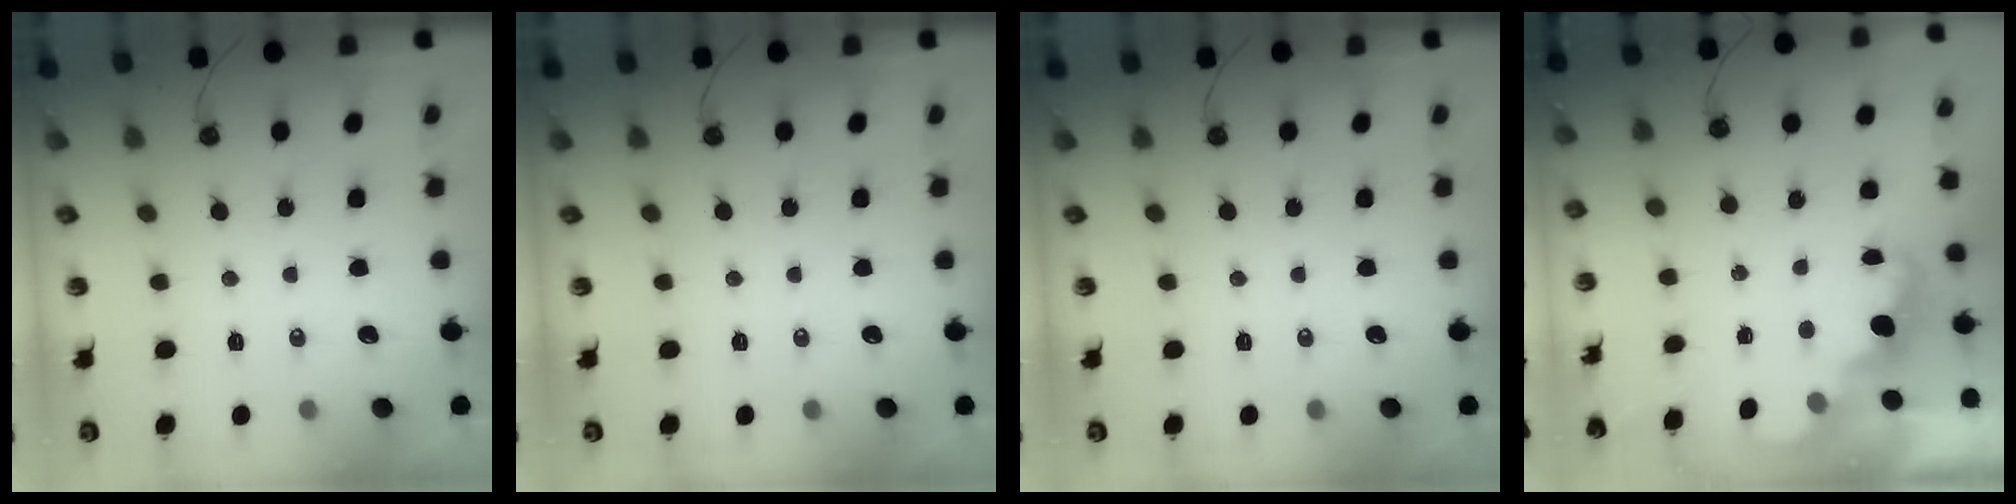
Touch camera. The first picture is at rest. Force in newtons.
{"total": 0.0}
{"total": 0.0}
{"total": 2.3, "press": 2.3, "slide": 0.5}